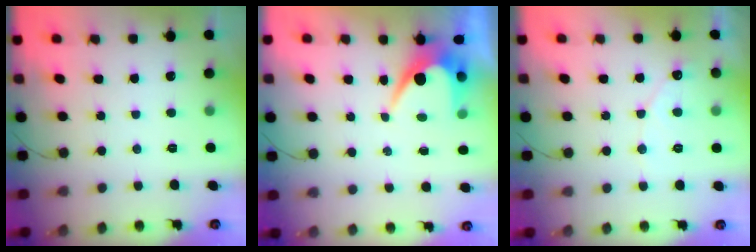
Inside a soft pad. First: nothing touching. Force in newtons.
{"total": 6.9, "press": 6.8, "slide": 0.6}
{"total": 5.1, "press": 5.1, "slide": 0.4}